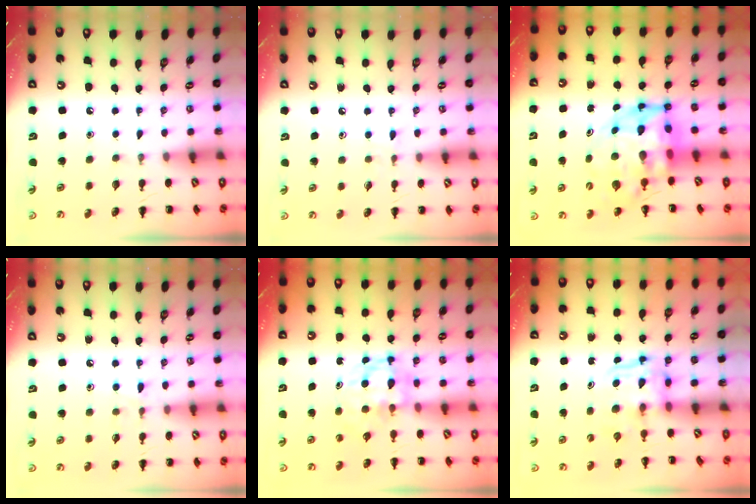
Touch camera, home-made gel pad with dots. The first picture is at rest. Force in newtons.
{"total": 3.7, "press": 3.4, "slide": 1.6}
{"total": 9.6, "press": 9.2, "slide": 2.8}
{"total": 5.6, "press": 5.2, "slide": 2.1}
{"total": 4.3, "press": 4.2, "slide": 0.9}
{"total": 3.4, "press": 3.4, "slide": 0.2}